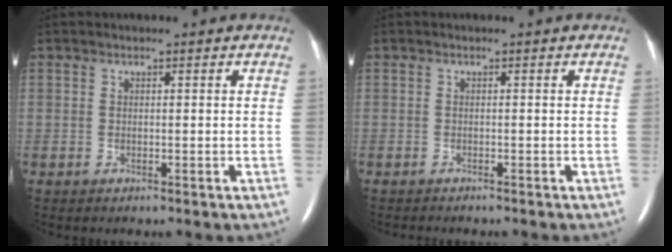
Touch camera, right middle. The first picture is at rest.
{"total": 2.1, "force": [-1.9, 0.3, 0.8], "torque": [-0.016, -0.004, -0.021]}